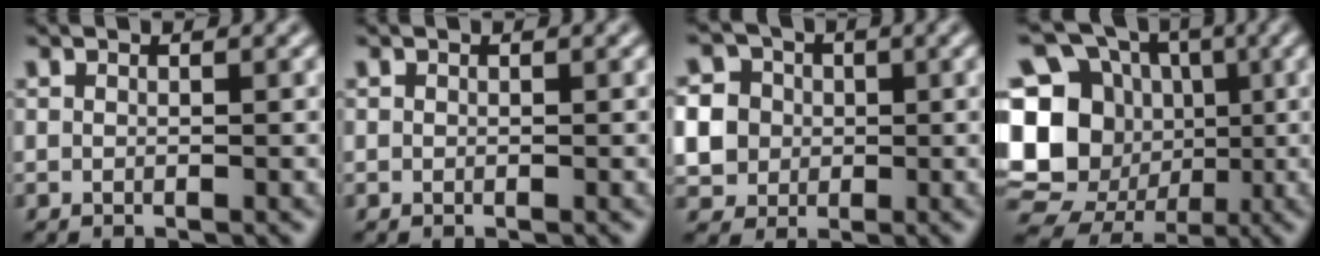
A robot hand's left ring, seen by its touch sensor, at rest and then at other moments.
{"total": 0.0}
{"total": 9.0, "force": [-0.3, 8.5, 2.9], "torque": [-0.080, 0.014, -0.011]}
{"total": 19.1, "force": [-1.4, 17.3, 8.1], "torque": [-0.202, 0.016, -0.044]}